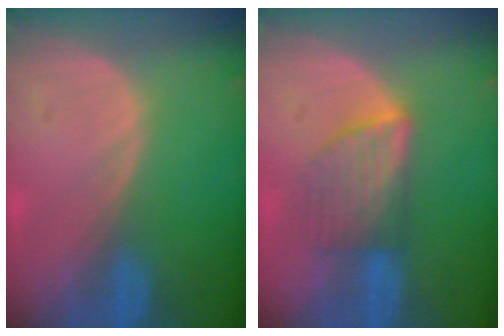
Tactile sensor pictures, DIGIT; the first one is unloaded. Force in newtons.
{"total": 5.9, "press": 5.7, "slide": 1.5}